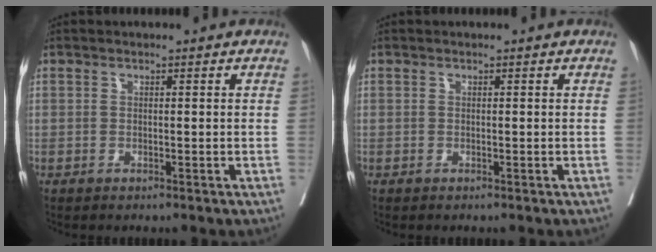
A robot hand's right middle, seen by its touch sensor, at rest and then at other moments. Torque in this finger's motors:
{"motor_torque": [0.05, -0.05, 0.00, 0.01]}